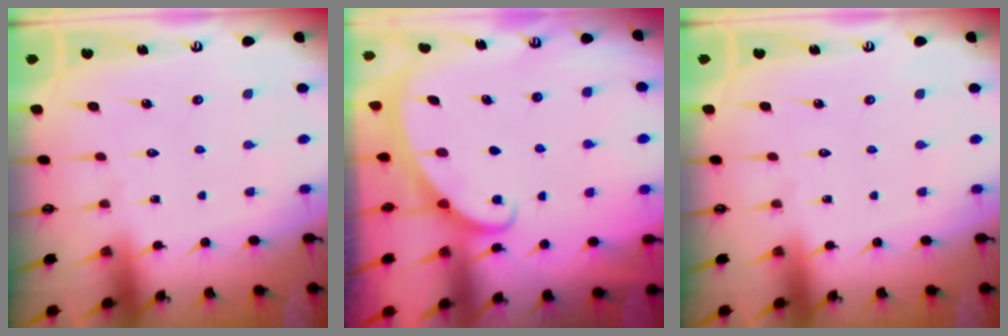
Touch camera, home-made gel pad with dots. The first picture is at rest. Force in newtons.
{"total": 2.3, "press": 2.3, "slide": 0.4}
{"total": 0.0}